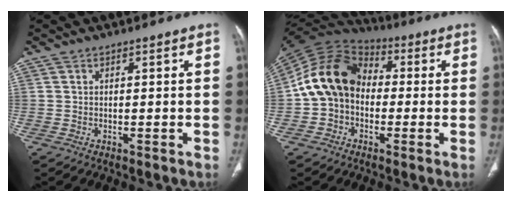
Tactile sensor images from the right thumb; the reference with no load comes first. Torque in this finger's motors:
{"motor_torque": [-0.29, 0.93, 0.29, -0.31, 0.29]}